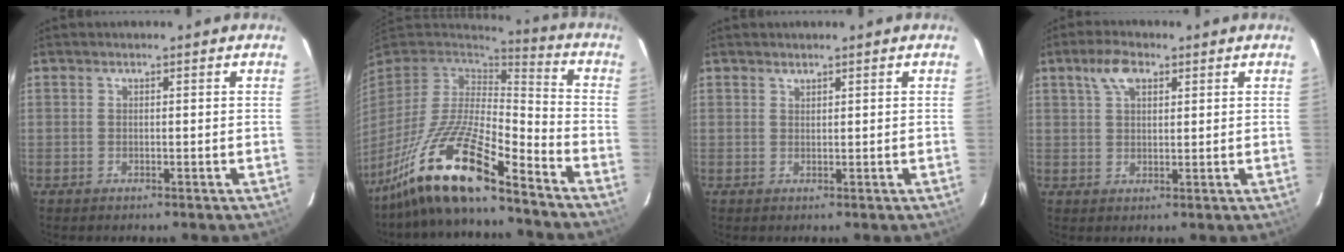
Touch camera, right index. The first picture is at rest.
{"total": 18.0, "force": [-13.4, 3.1, 11.6], "torque": [-0.229, -0.023, -0.256]}
{"total": 0.9, "force": [0.7, -0.3, -0.4], "torque": [0.007, -0.001, 0.015]}
{"total": 4.7, "force": [2.7, 2.2, 3.2], "torque": [-0.060, 0.013, 0.050]}